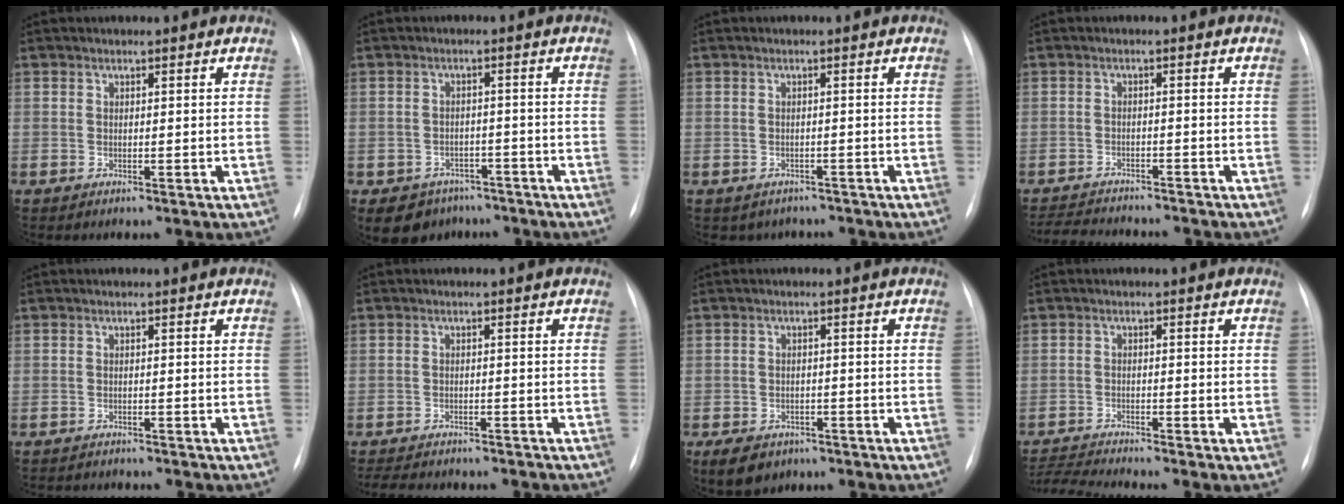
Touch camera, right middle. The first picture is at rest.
{"total": 6.7, "force": [-4.7, 4.8, 0.7], "torque": [-0.005, 0.017, -0.063]}
{"total": 4.0, "force": [-3.2, 2.4, 0.1], "torque": [0.003, 0.013, -0.038]}
{"total": 10.4, "force": [-9.6, 2.0, 3.4], "torque": [-0.059, -0.002, -0.133]}
{"total": 4.7, "force": [-4.4, 1.3, 1.1], "torque": [-0.010, -0.004, -0.057]}
{"total": 11.8, "force": [-10.3, 3.6, 4.4], "torque": [-0.083, -0.003, -0.128]}
{"total": 8.5, "force": [-5.2, 5.9, 3.1], "torque": [-0.068, -0.001, -0.073]}
{"total": 5.4, "force": [-5.0, -1.9, 0.8], "torque": [-0.021, -0.013, -0.090]}